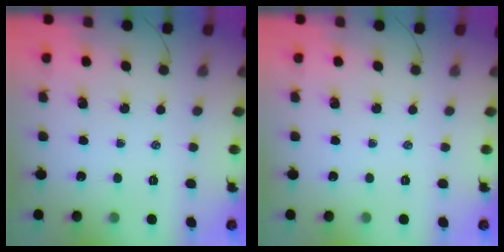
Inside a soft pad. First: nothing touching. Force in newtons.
{"total": 0.0}